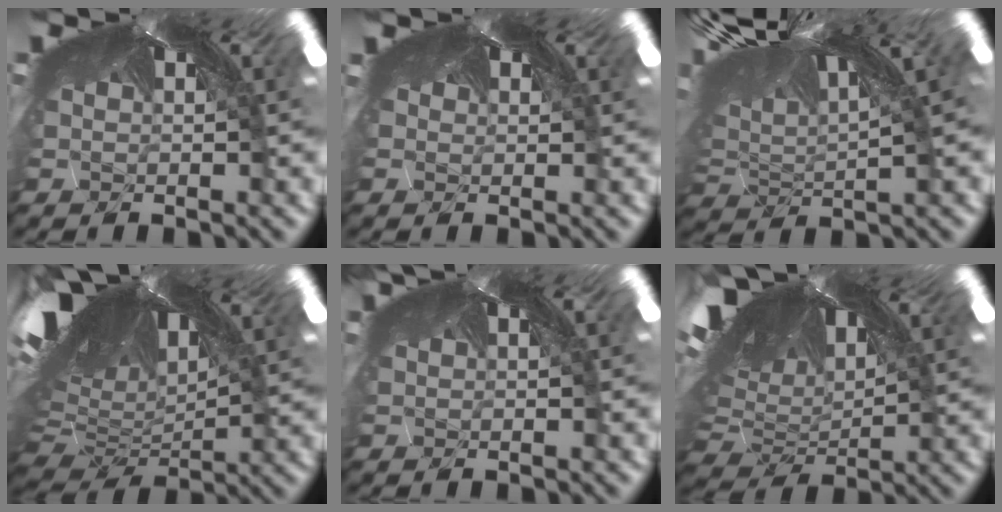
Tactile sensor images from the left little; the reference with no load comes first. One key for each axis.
{"total": 0.6, "fx": 0.5, "fy": 0.1, "fz": 0.3, "tx": -0.003, "ty": -0.001, "tz": 0.006}
{"total": 3.1, "fx": -2.7, "fy": -0.2, "fz": 1.6, "tx": -0.059, "ty": -0.030, "tz": -0.040}
{"total": 3.4, "fx": -3.2, "fy": -0.9, "fz": 0.9, "tx": -0.066, "ty": -0.059, "tz": -0.030}
{"total": 0.6, "fx": 0.1, "fy": -0.6, "fz": 0.1, "tx": -0.004, "ty": -0.009, "tz": 0.013}
{"total": 3.2, "fx": -3.0, "fy": -0.6, "fz": 0.6, "tx": -0.052, "ty": -0.054, "tz": -0.030}